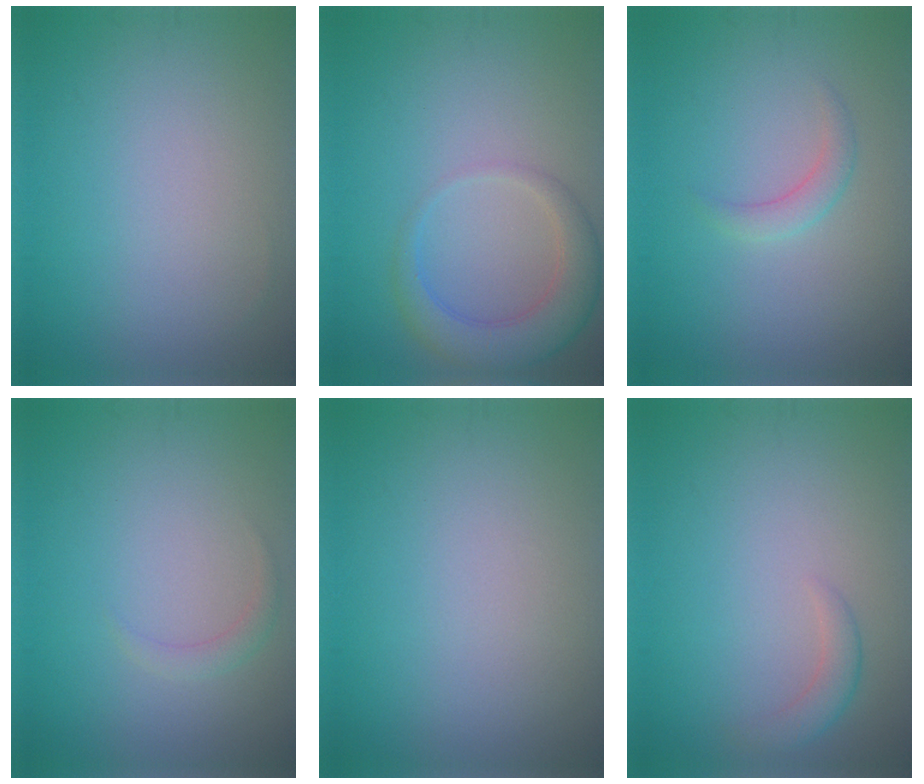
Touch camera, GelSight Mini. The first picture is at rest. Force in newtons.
{"total": 4.3, "press": 4.3, "slide": 0.3}
{"total": 1.5, "press": 1.5, "slide": 0.0}
{"total": 1.0, "press": 1.0, "slide": 0.1}
{"total": 0.0}
{"total": 1.6, "press": 1.6, "slide": 0.1}